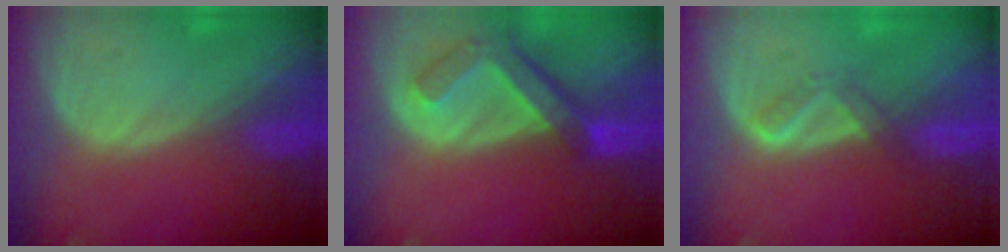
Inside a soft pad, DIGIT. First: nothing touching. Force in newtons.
{"total": 7.2, "press": 6.3, "slide": 3.5}
{"total": 2.4, "press": 2.4, "slide": 0.7}